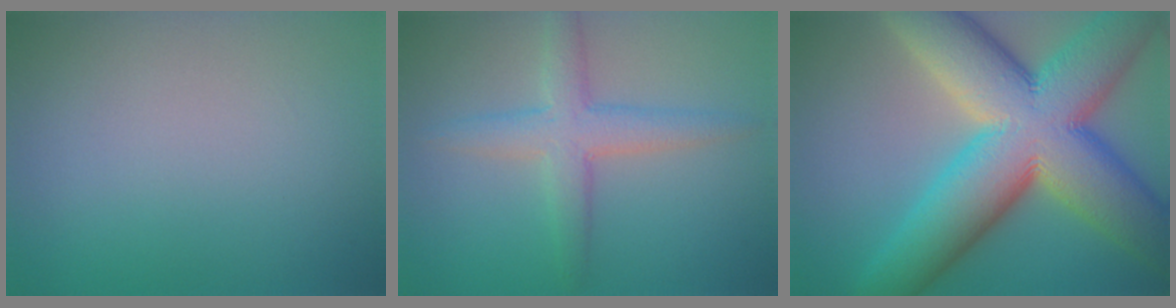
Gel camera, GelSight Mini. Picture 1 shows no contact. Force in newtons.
{"total": 4.0, "press": 4.0, "slide": 0.1}
{"total": 17.1, "press": 17.1, "slide": 0.7}